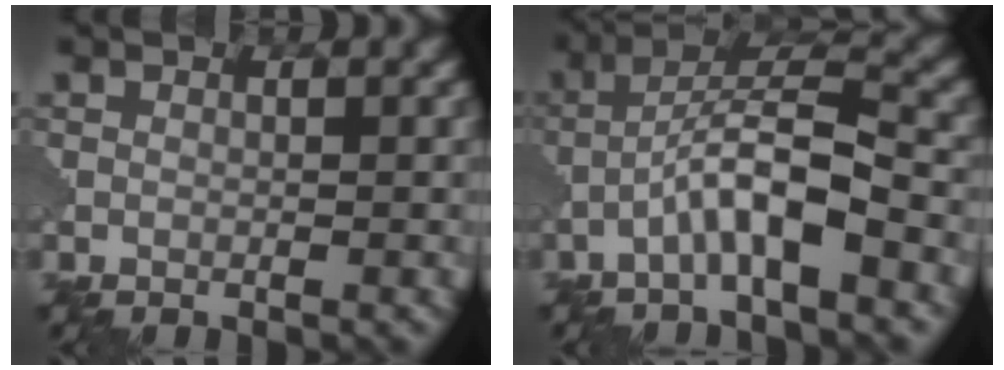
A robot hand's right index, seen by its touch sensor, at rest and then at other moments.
{"total": 5.9, "force": [-2.5, 1.1, 5.2], "torque": [-0.095, 0.022, -0.051]}